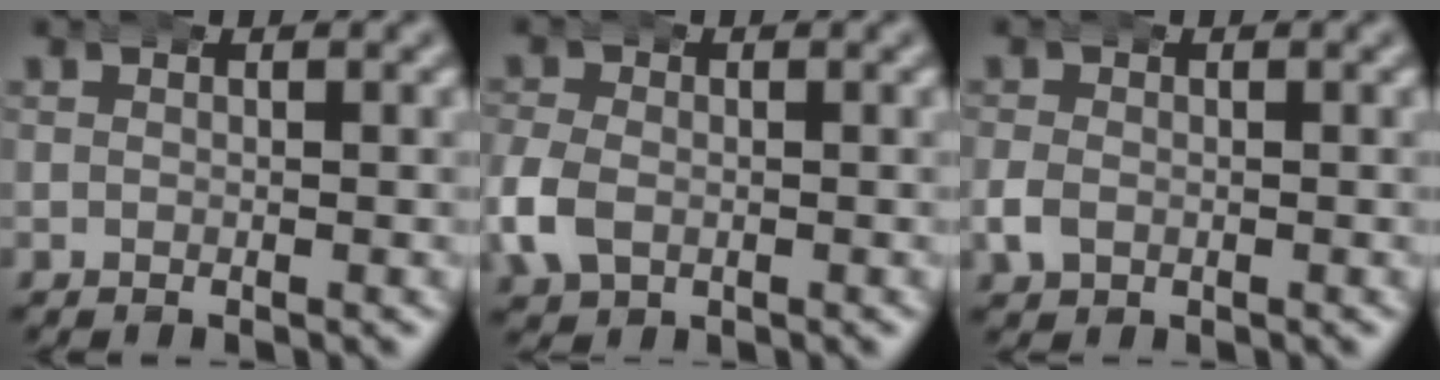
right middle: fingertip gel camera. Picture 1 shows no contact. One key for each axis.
{"total": 3.3, "fx": -0.8, "fy": 2.7, "fz": 1.7, "tx": -0.057, "ty": -0.002, "tz": -0.014}
{"total": 1.6, "fx": -0.5, "fy": 1.4, "fz": 0.8, "tx": -0.024, "ty": 0.002, "tz": -0.010}